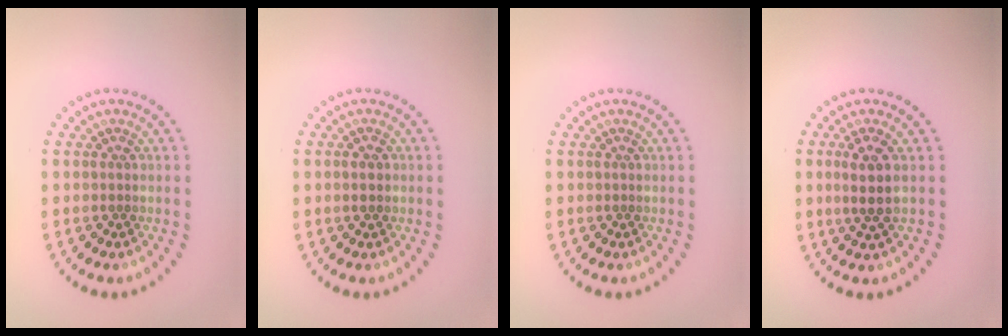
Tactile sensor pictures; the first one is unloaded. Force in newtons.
{"total": 1.6, "press": 1.6, "slide": 0.2}
{"total": 0.0}
{"total": 2.5, "press": 2.2, "slide": 1.2}